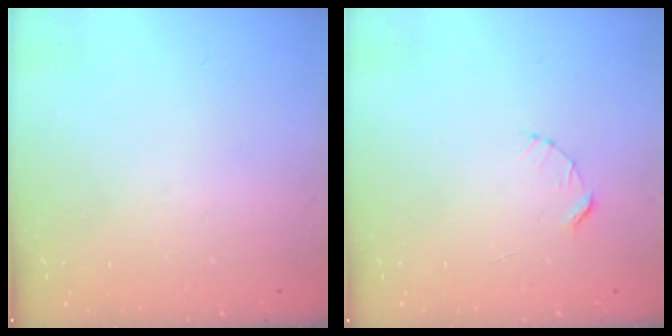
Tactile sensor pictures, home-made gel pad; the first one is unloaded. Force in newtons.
{"total": 2.7, "press": 2.7, "slide": 0.3}